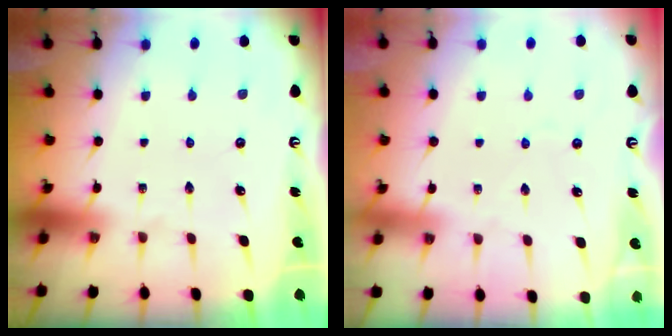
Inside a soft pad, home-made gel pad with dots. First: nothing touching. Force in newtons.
{"total": 2.7, "press": 2.6, "slide": 0.5}